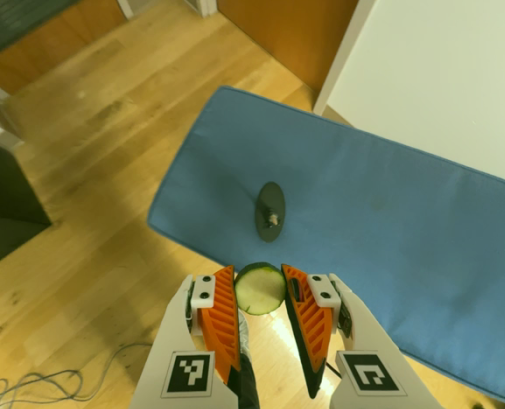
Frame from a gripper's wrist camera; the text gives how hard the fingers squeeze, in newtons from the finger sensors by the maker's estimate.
{"total": 9.5, "left": 9.7, "right": 9.3}